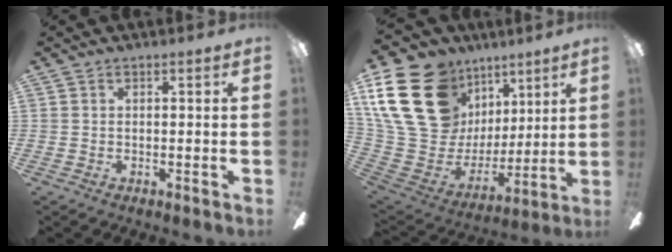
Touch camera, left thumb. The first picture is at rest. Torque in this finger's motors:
{"motor_torque": [0.50, 0.62, 1.65, -1.11, 0.51]}